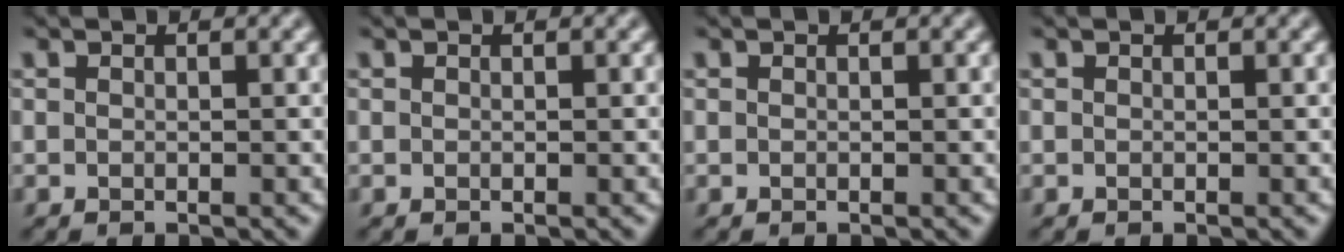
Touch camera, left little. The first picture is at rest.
{"total": 0.0}
{"total": 0.0}
{"total": 0.0}